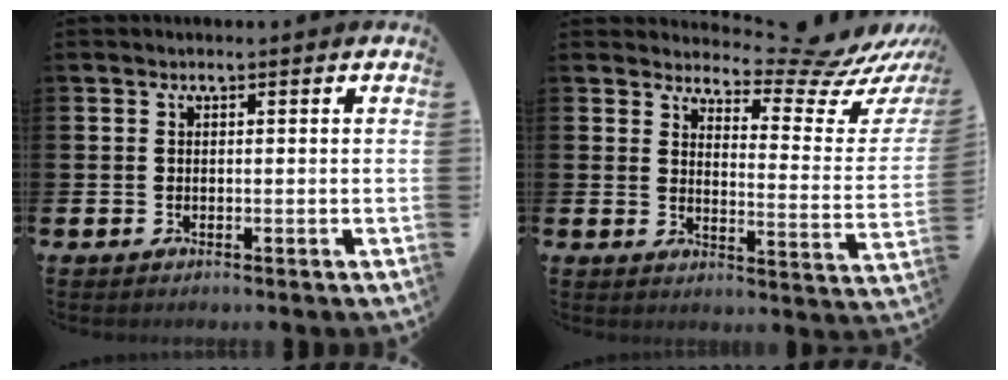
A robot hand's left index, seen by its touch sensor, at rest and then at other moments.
{"total": 7.7, "force": [7.0, 1.5, 2.7], "torque": [-0.047, -0.061, 0.116]}